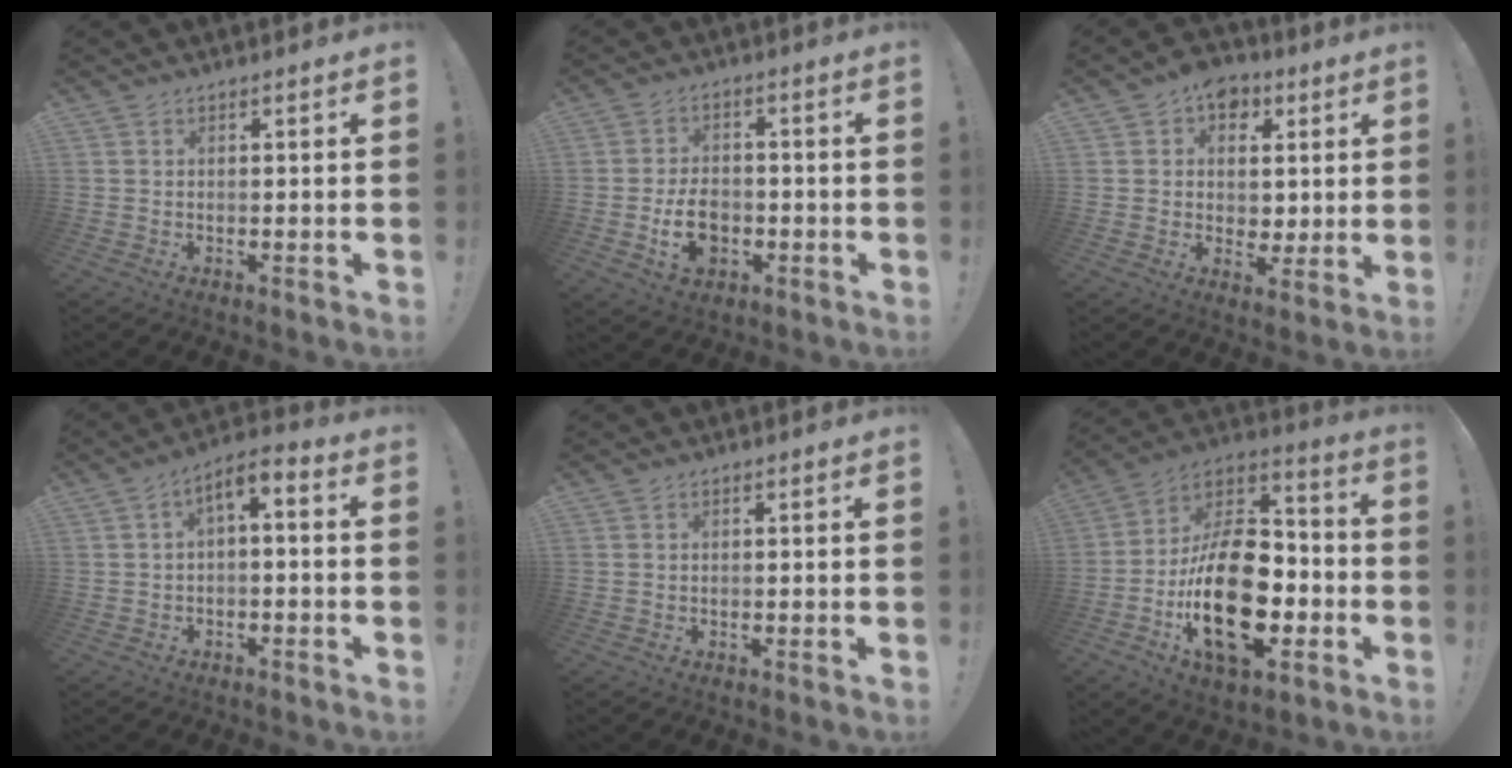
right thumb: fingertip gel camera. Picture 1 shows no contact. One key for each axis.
{"total": 9.4, "fx": -2.6, "fy": 6.8, "fz": 6.0, "tx": -0.090, "ty": 0.006, "tz": -0.046}
{"total": 9.0, "fx": 3.2, "fy": 7.9, "fz": 2.9, "tx": -0.026, "ty": -0.012, "tz": 0.066}
{"total": 4.5, "fx": -0.6, "fy": 1.9, "fz": 4.0, "tx": -0.061, "ty": 0.002, "tz": -0.012}
{"total": 0.0}
{"total": 27.9, "fx": -7.4, "fy": 15.4, "fz": 22.0, "tx": -0.396, "ty": 0.036, "tz": -0.114}